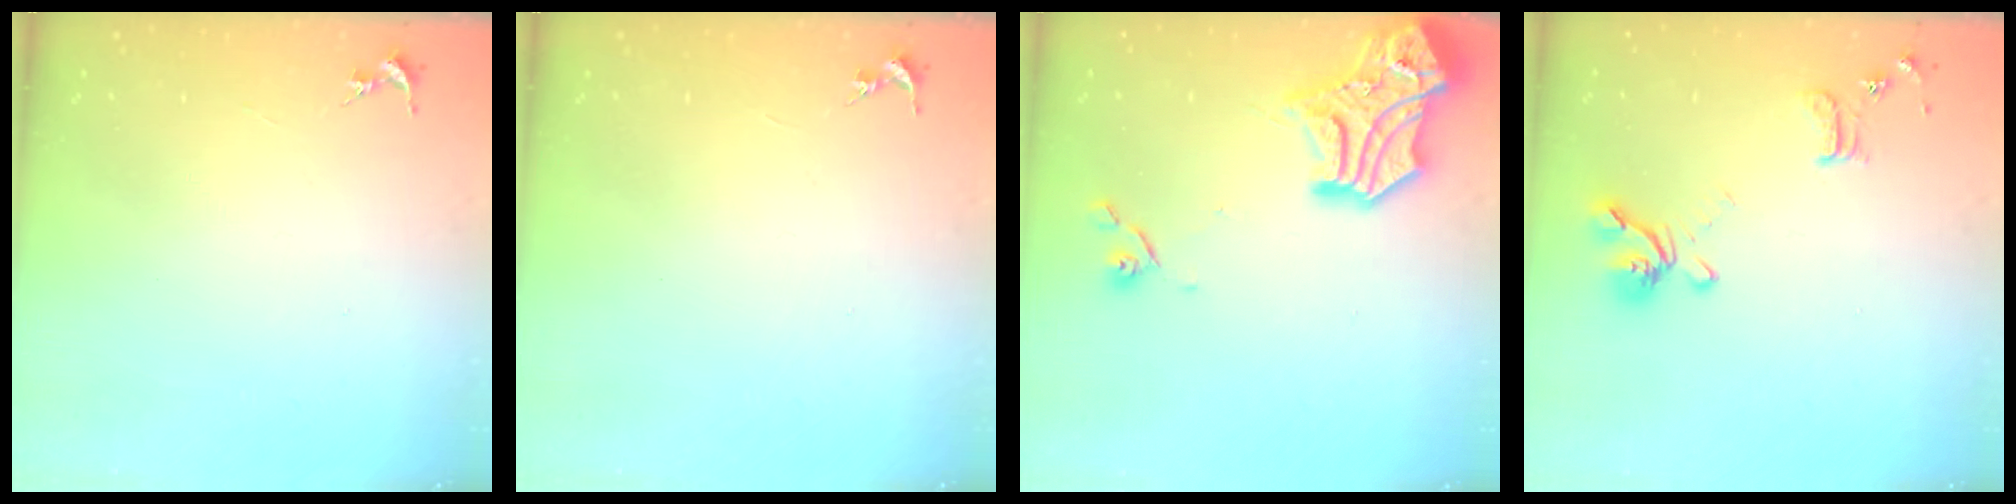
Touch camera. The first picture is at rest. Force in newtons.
{"total": 0.0}
{"total": 17.6, "press": 17.4, "slide": 2.2}
{"total": 14.2, "press": 14.1, "slide": 1.6}